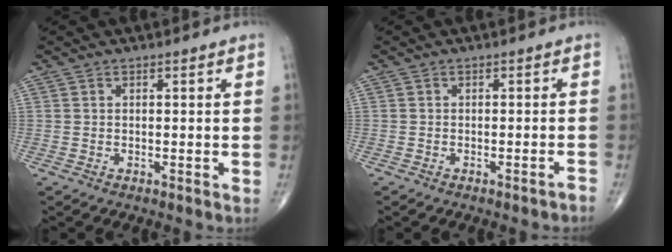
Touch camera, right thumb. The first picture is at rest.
{"total": 1.1, "force": [-1.0, 0.1, 0.4], "torque": [-0.007, 0.008, -0.014]}